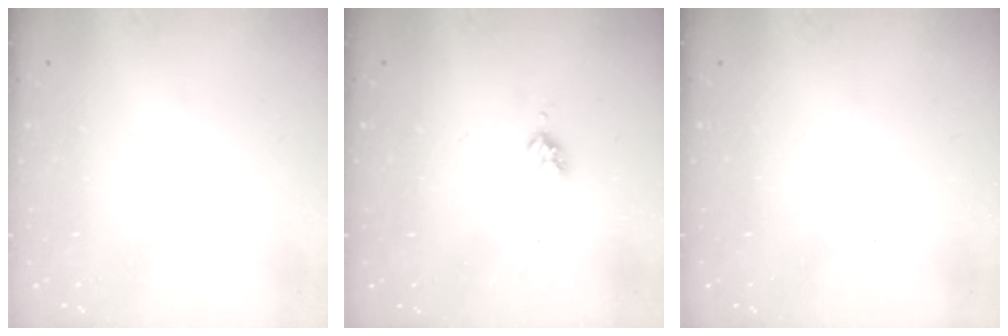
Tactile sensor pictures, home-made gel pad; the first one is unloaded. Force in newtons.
{"total": 3.2, "press": 3.2, "slide": 0.4}
{"total": 0.0}